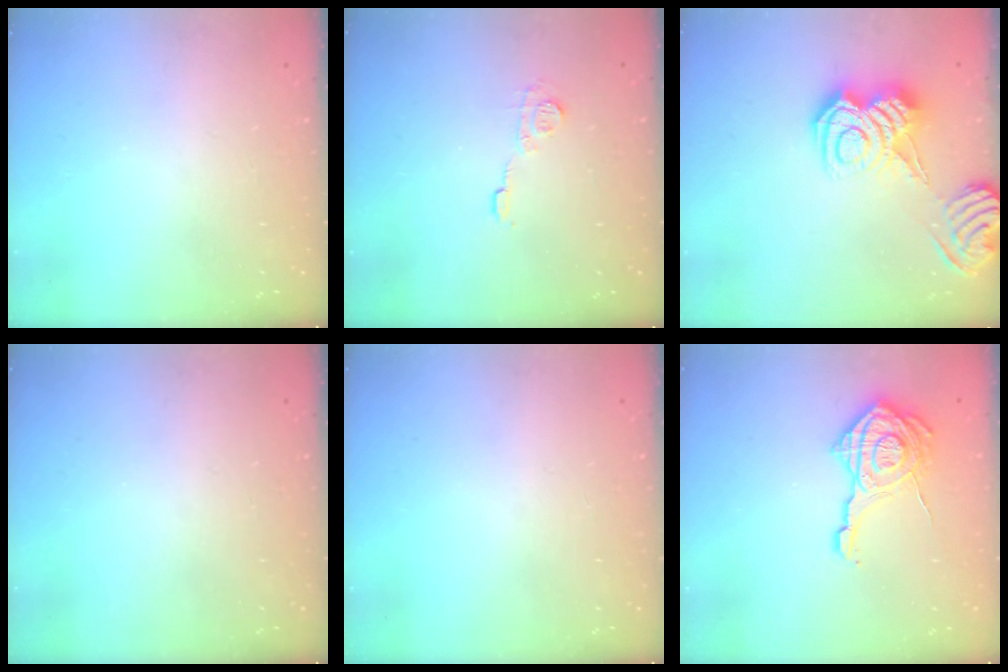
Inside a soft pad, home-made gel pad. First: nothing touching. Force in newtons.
{"total": 6.2, "press": 6.2, "slide": 0.2}
{"total": 9.6, "press": 9.5, "slide": 1.1}
{"total": 0.0}
{"total": 0.0}
{"total": 18.4, "press": 18.3, "slide": 1.1}